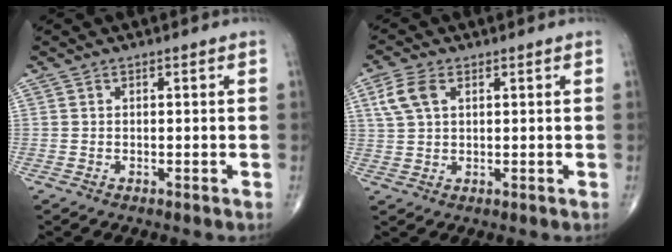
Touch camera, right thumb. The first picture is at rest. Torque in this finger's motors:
{"motor_torque": [-0.04, 0.09, 0.12, 0.02, 0.11]}